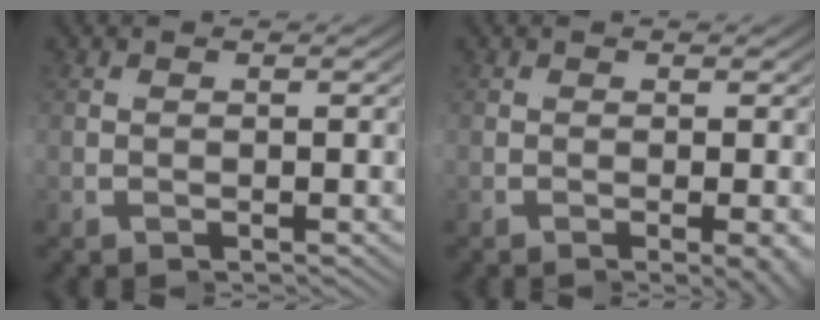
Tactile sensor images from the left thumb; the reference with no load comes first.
{"total": 1.4, "force": [-0.3, -0.3, 1.4], "torque": [-0.025, 0.002, -0.010]}